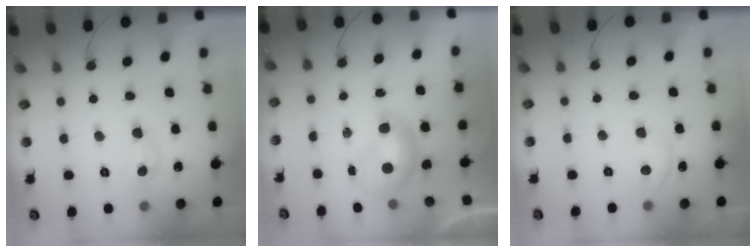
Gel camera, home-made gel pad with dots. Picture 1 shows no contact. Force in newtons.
{"total": 0.0}
{"total": 2.4, "press": 2.3, "slide": 0.8}